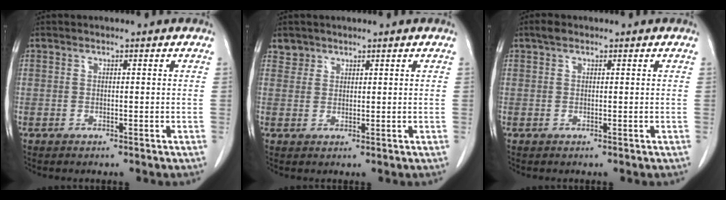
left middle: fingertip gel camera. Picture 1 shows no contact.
{"total": 1.8, "force": [1.3, 1.1, -0.3], "torque": [0.015, 0.007, 0.020]}
{"total": 1.1, "force": [0.8, 0.6, 0.6], "torque": [-0.014, 0.010, 0.011]}